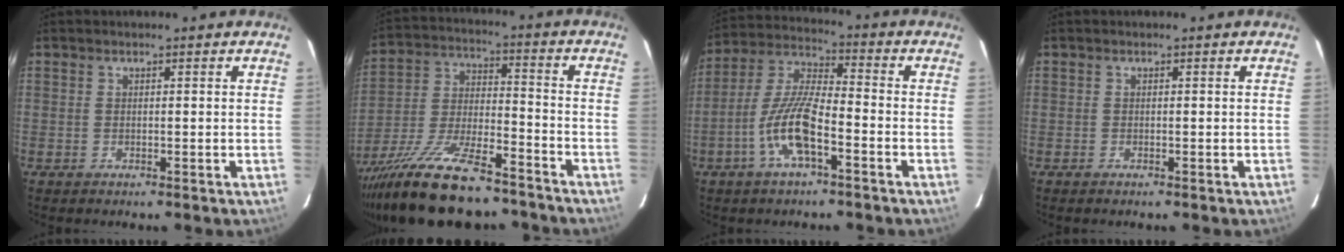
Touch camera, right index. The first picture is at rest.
{"total": 21.9, "force": [-16.7, 6.2, 12.7], "torque": [-0.253, -0.037, -0.274]}
{"total": 11.3, "force": [-5.0, 2.8, 9.7], "torque": [-0.209, 0.002, -0.098]}
{"total": 0.0}